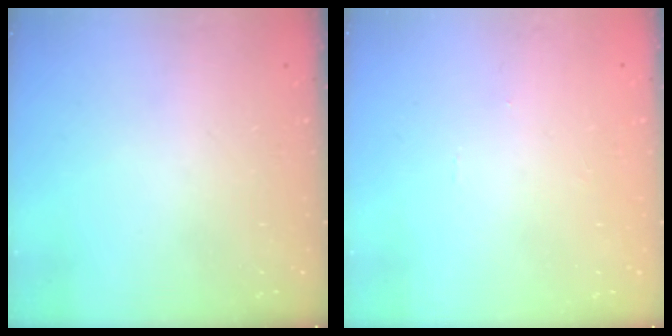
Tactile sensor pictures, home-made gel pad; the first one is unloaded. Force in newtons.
{"total": 0.0}